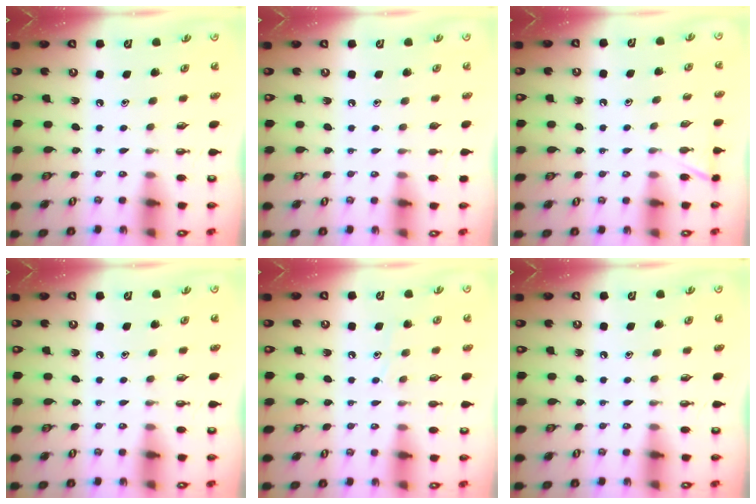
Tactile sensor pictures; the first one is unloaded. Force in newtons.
{"total": 0.0}
{"total": 3.9, "press": 3.9, "slide": 0.5}
{"total": 0.0}
{"total": 6.5, "press": 6.5, "slide": 0.7}
{"total": 0.0}